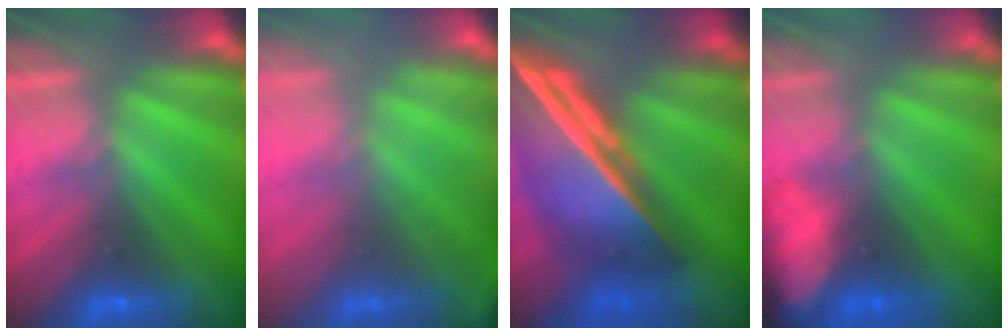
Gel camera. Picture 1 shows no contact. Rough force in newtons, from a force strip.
{"total": 1.8}
{"total": 7.6}
{"total": 5.7}